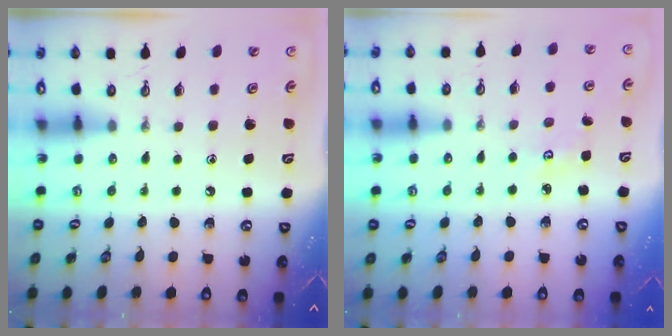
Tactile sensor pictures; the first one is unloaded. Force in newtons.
{"total": 3.1, "press": 3.1, "slide": 0.3}